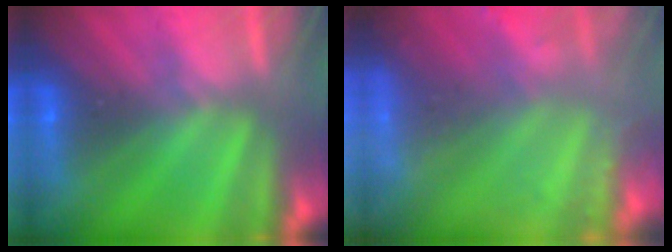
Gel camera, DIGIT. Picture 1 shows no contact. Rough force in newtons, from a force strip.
{"total": 9.4}